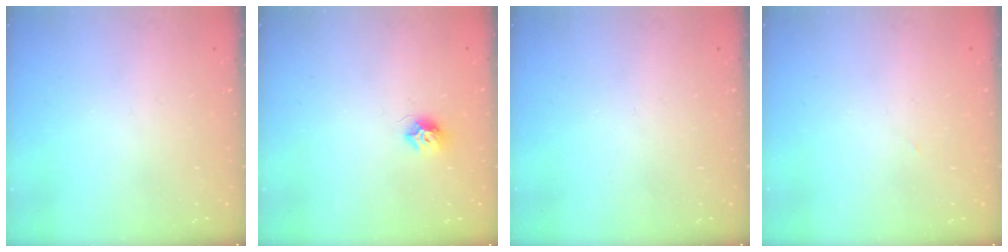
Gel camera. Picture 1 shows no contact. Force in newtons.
{"total": 7.4, "press": 7.4, "slide": 0.3}
{"total": 0.0}
{"total": 1.3, "press": 1.3, "slide": 0.0}